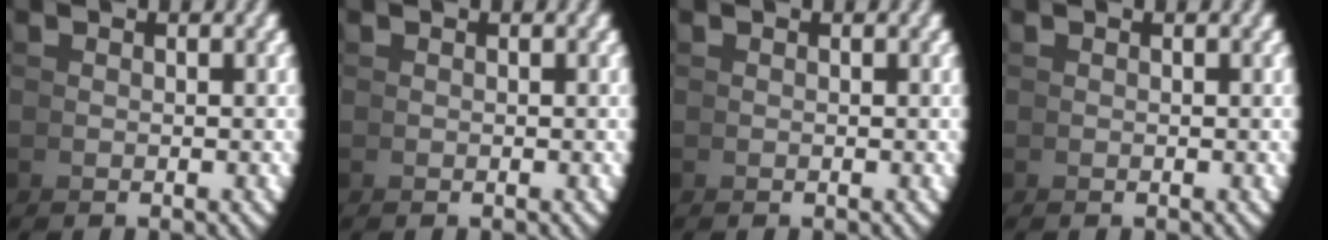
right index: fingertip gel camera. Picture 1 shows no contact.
{"total": 0.0}
{"total": 0.0}
{"total": 0.0}